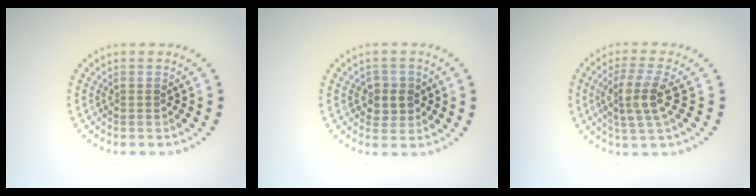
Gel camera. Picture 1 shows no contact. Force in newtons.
{"total": 2.3, "press": 2.2, "slide": 0.7}
{"total": 3.4, "press": 2.9, "slide": 1.9}